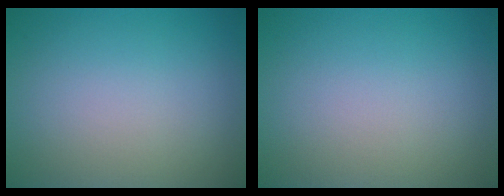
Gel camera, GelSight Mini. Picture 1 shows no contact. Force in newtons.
{"total": 0.0}